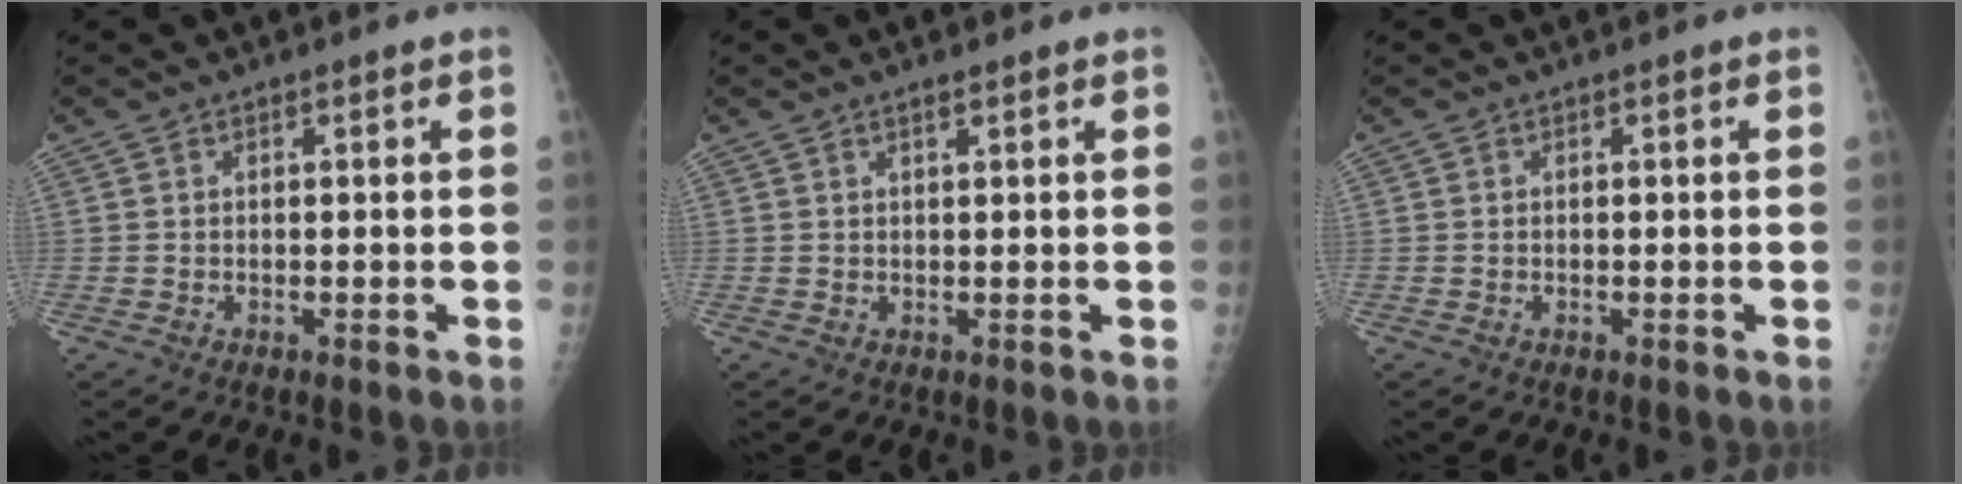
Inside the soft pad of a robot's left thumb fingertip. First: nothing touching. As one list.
[{"total": 1.4, "force": [1.0, 0.3, 0.9], "torque": [-0.014, -0.005, 0.018]}, {"total": 0.0}]